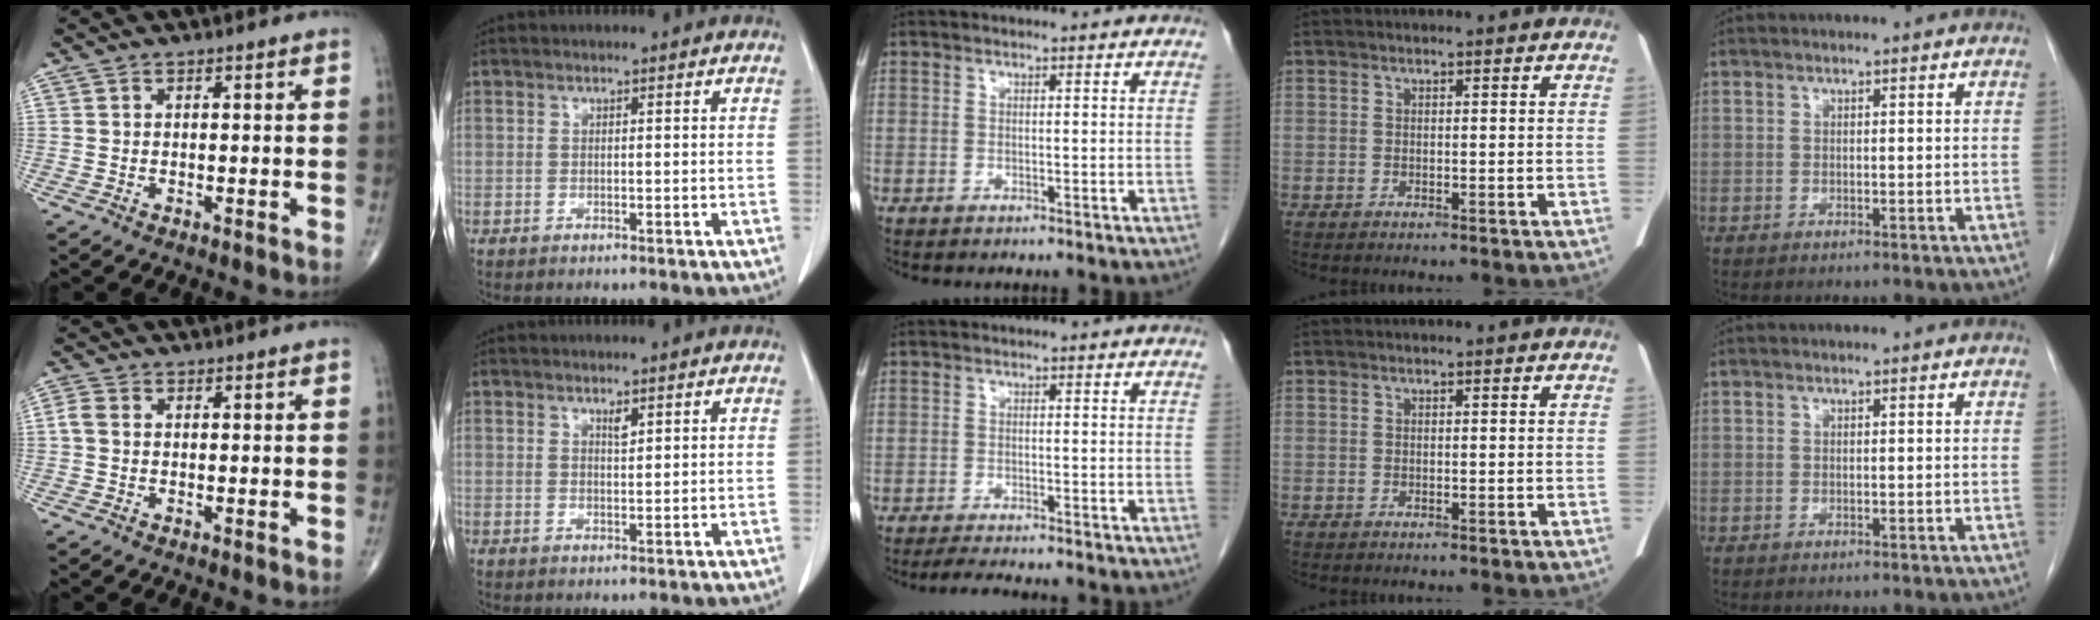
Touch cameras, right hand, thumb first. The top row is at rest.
{"thumb": {"total": 2.0, "force": [0.0, 1.5, 1.4], "torque": [-0.034, 0.004, -0.005]}, "index": {"total": 1.2, "force": [0.8, 0.3, 0.8], "torque": [-0.016, -0.005, 0.015]}, "middle": {"total": 4.0, "force": [-3.6, 0.1, 1.8], "torque": [-0.031, -0.012, -0.056]}}